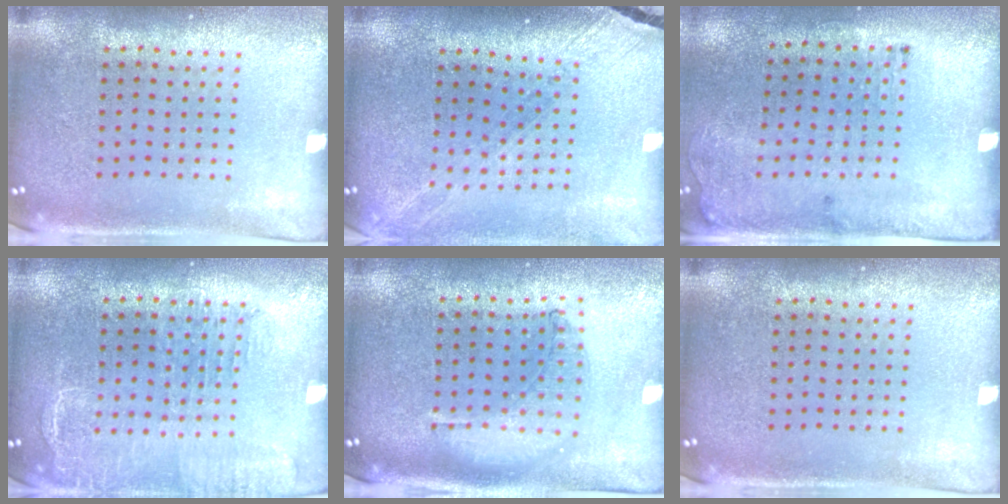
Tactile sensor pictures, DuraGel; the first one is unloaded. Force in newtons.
{"total": 1.4, "press": 1.4, "slide": 0.1}
{"total": 1.8, "press": 1.2, "slide": 1.3}
{"total": 1.6, "press": 1.5, "slide": 0.7}
{"total": 1.0, "press": 1.0, "slide": 0.2}
{"total": 0.0}